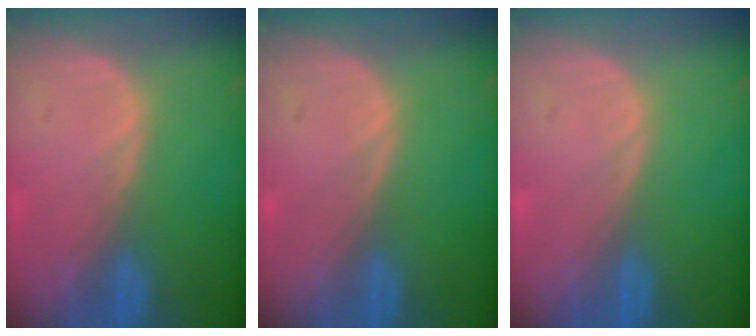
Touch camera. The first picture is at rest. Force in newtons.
{"total": 0.0}
{"total": 0.0}